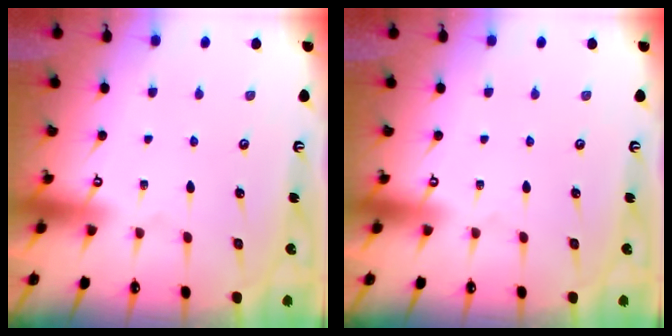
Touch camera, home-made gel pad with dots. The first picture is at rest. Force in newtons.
{"total": 0.0}